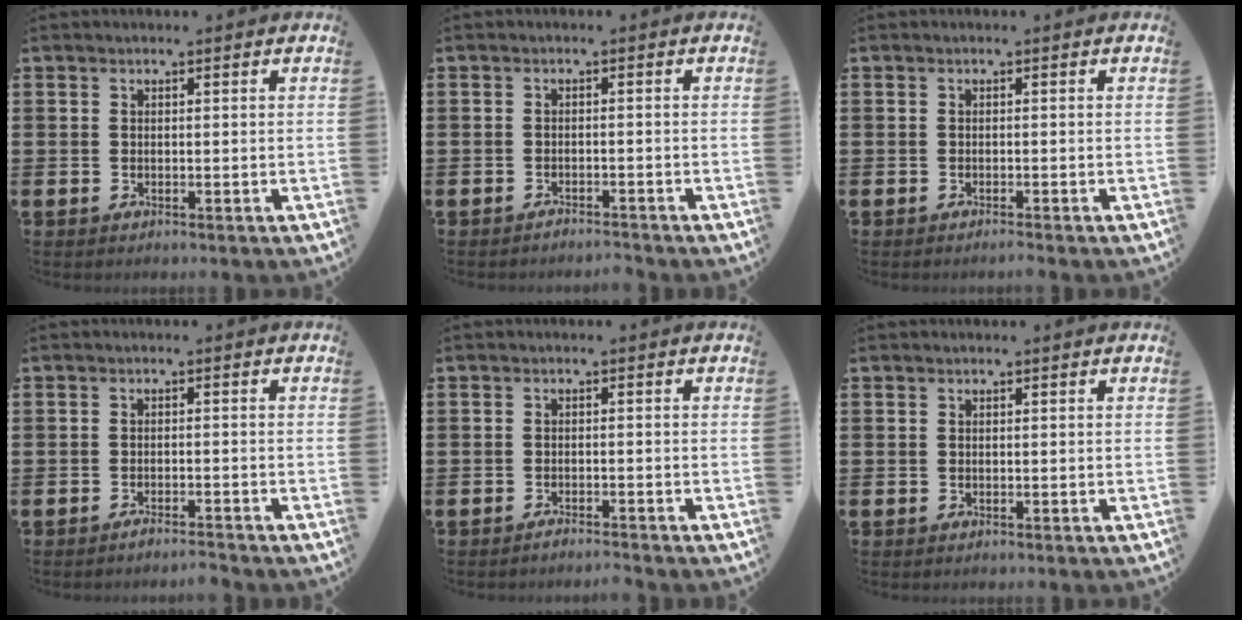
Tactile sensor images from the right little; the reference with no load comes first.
{"total": 1.4, "force": [-1.4, 0.0, 0.0], "torque": [-0.003, 0.003, -0.029]}
{"total": 0.5, "force": [-0.5, -0.1, 0.2], "torque": [-0.003, -0.004, -0.009]}
{"total": 1.6, "force": [-1.5, -0.1, 0.4], "torque": [-0.007, 0.001, -0.029]}
{"total": 1.1, "force": [-1.1, -0.1, 0.2], "torque": [-0.004, -0.001, -0.022]}
{"total": 0.0}